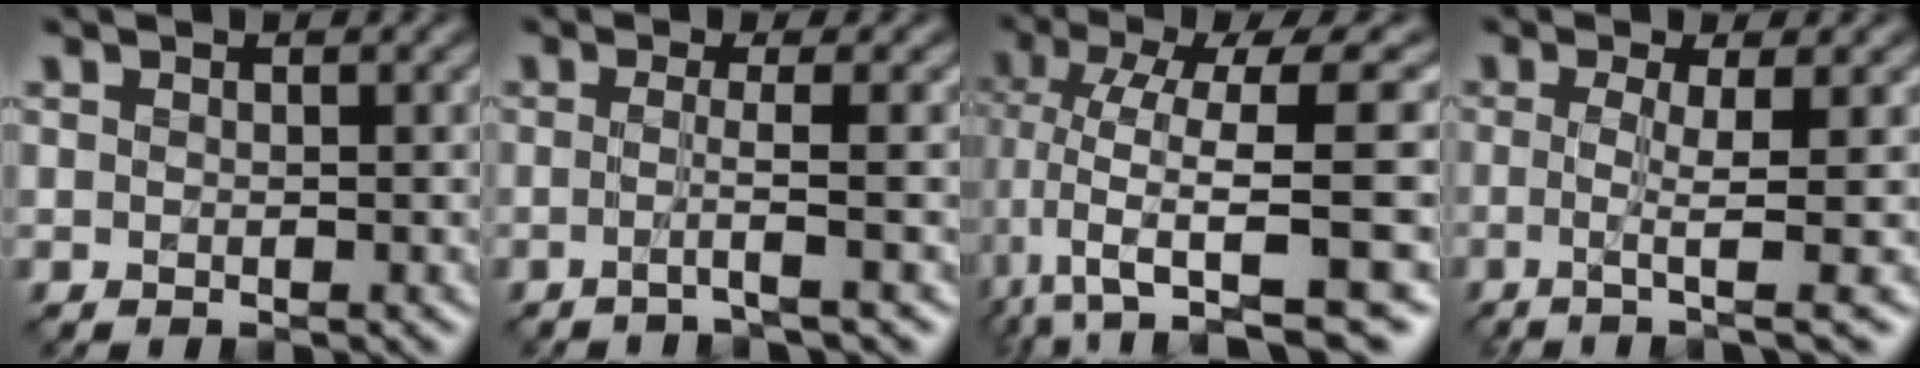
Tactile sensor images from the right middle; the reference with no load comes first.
{"total": 2.7, "force": [-0.7, 0.4, 2.5], "torque": [-0.032, -0.007, -0.029]}
{"total": 11.6, "force": [-1.0, 3.4, 11.1], "torque": [-0.206, 0.003, -0.003]}
{"total": 4.2, "force": [-0.4, 0.8, 4.1], "torque": [-0.070, -0.007, -0.012]}